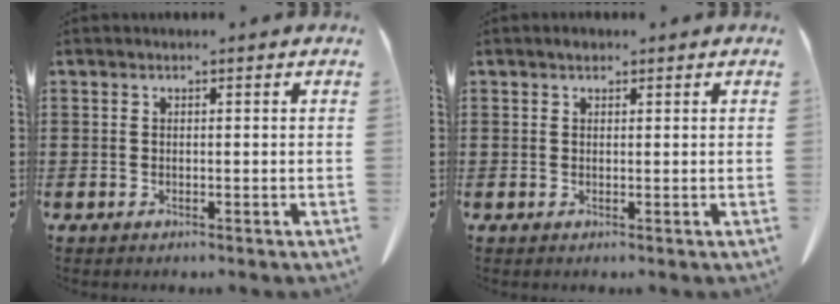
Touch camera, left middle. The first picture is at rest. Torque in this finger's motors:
{"motor_torque": [0.19, 0.16, 0.01, 0.01]}